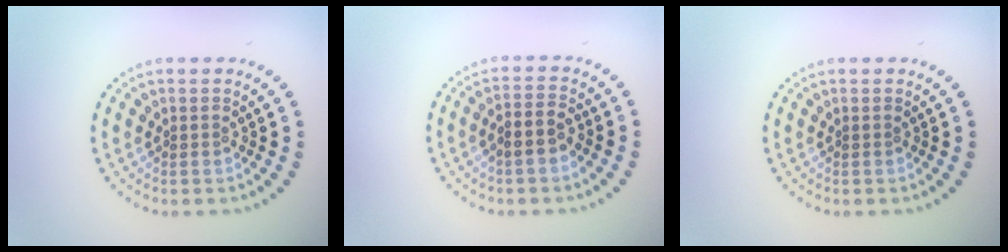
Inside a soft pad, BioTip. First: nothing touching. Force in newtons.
{"total": 2.1, "press": 1.9, "slide": 0.8}
{"total": 0.0}